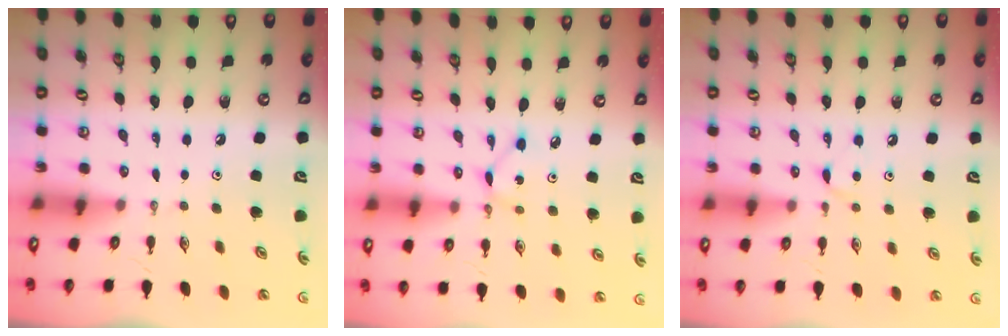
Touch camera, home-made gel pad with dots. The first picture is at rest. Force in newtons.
{"total": 2.1, "press": 2.1, "slide": 0.1}
{"total": 5.3, "press": 5.2, "slide": 0.7}